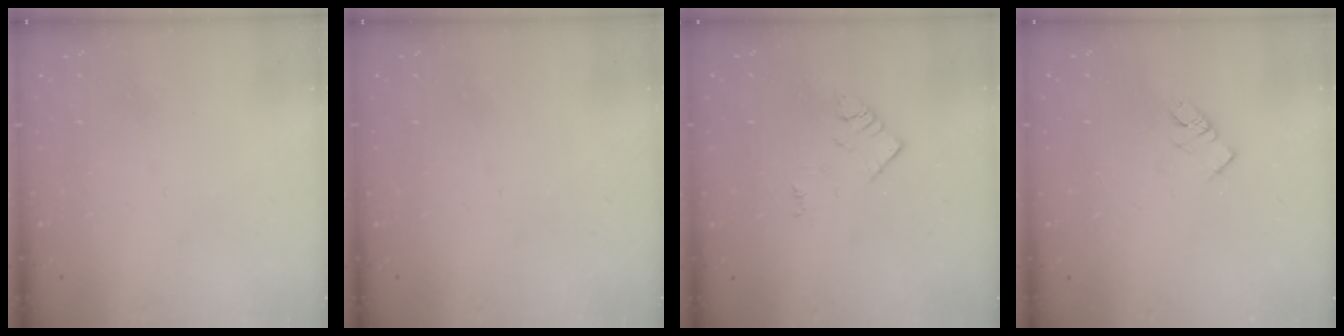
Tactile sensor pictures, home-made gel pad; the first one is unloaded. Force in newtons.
{"total": 0.0}
{"total": 2.7, "press": 2.6, "slide": 0.4}
{"total": 4.0, "press": 4.0, "slide": 0.4}